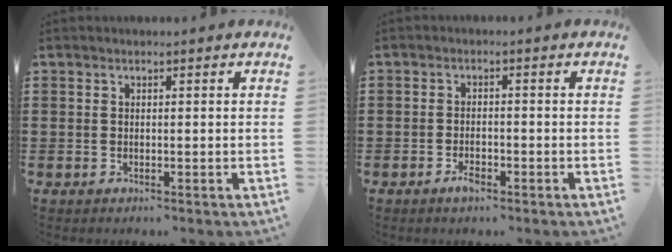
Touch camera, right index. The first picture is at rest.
{"total": 2.0, "force": [-1.3, 0.6, 1.5], "torque": [-0.028, -0.002, -0.023]}